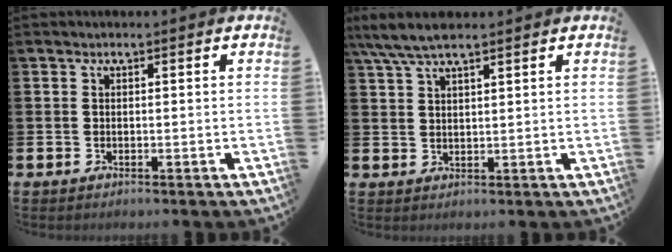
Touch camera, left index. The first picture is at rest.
{"total": 5.8, "force": [4.7, 1.3, 3.2], "torque": [-0.068, -0.011, 0.084]}